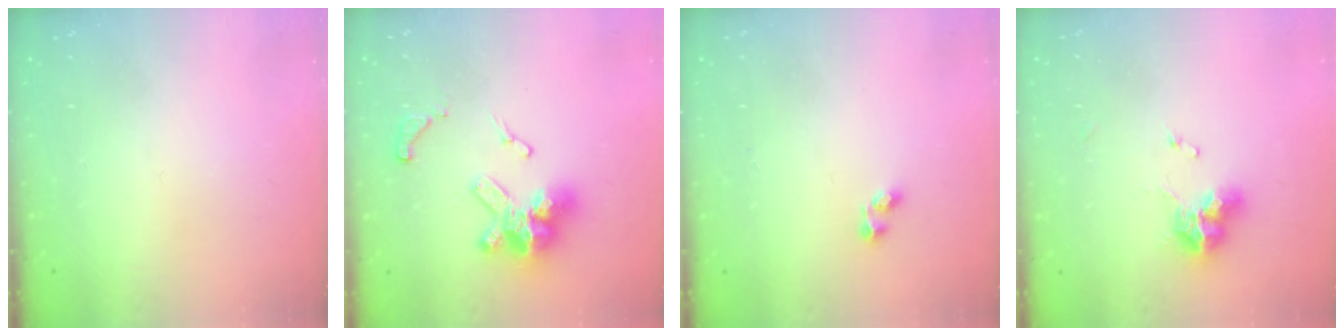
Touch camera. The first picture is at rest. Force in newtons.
{"total": 15.3, "press": 15.3, "slide": 0.6}
{"total": 2.4, "press": 2.1, "slide": 1.1}
{"total": 9.0, "press": 9.0, "slide": 0.5}